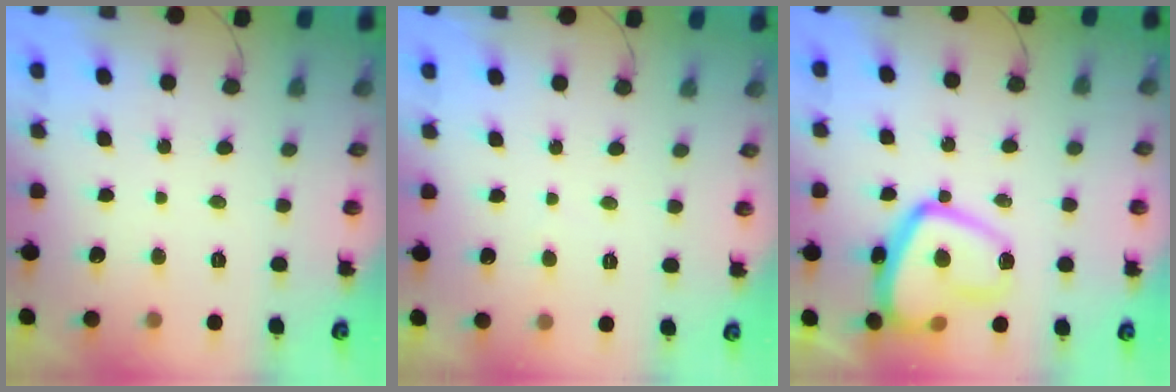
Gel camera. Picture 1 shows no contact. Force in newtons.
{"total": 2.6, "press": 2.6, "slide": 0.3}
{"total": 18.6, "press": 18.5, "slide": 1.9}